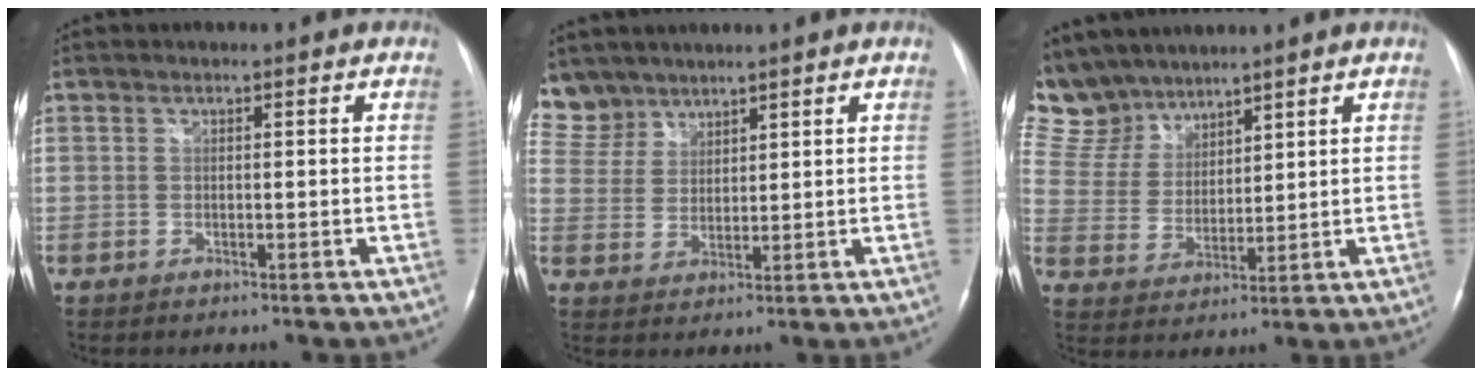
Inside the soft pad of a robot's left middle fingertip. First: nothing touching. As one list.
[{"total": 6.7, "force": [5.7, 3.5, -0.4], "torque": [0.009, 0.007, 0.122]}, {"total": 11.6, "force": [10.3, 5.1, 1.3], "torque": [-0.046, 0.018, 0.224]}]